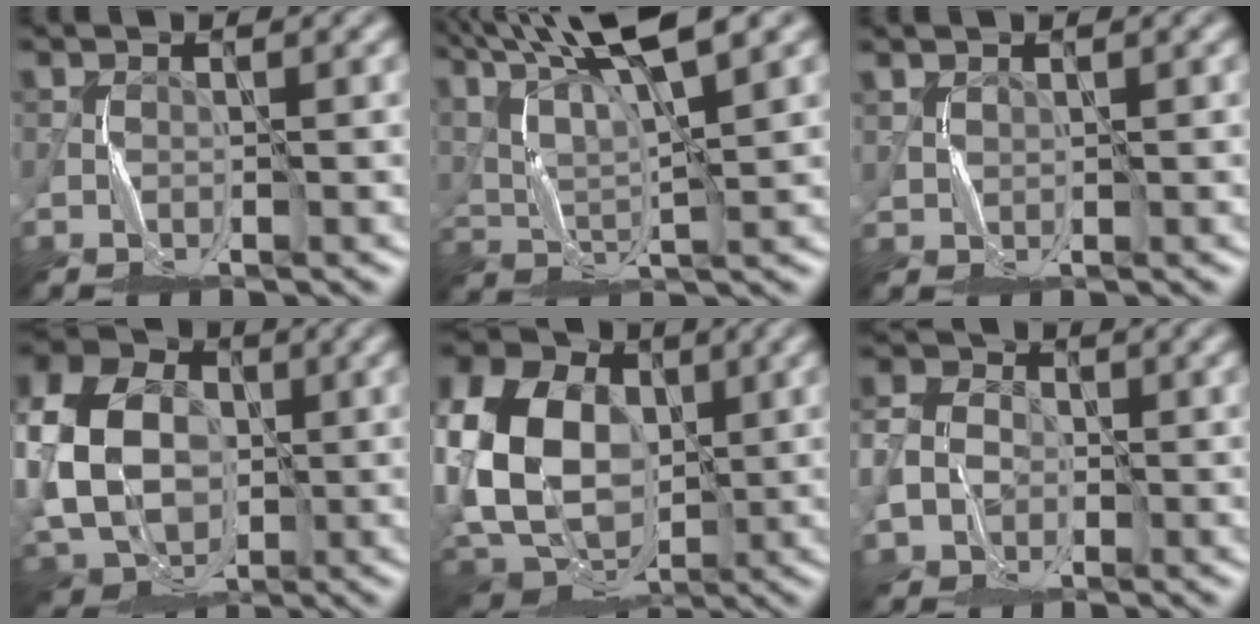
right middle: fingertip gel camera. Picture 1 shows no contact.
{"total": 12.0, "force": [7.6, 2.9, 8.8], "torque": [-0.187, 0.016, 0.124]}
{"total": 1.1, "force": [0.8, 0.5, 0.4], "torque": [-0.013, 0.001, 0.024]}
{"total": 15.2, "force": [0.0, 12.0, 9.4], "torque": [-0.220, 0.011, -0.021]}
{"total": 14.2, "force": [0.9, 10.6, 9.4], "torque": [-0.222, 0.009, 0.018]}
{"total": 4.5, "force": [-0.9, 3.7, 2.3], "torque": [-0.043, 0.003, -0.022]}